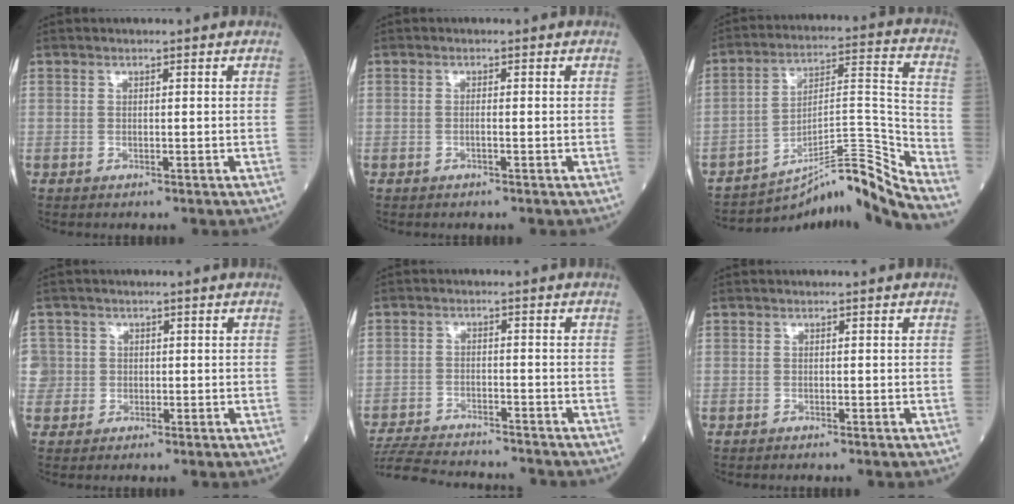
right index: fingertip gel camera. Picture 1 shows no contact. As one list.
[{"total": 0.7, "force": [-0.3, 0.0, 0.6], "torque": [-0.012, 0.000, -0.005]}, {"total": 15.4, "force": [-14.6, -2.9, 4.2], "torque": [-0.046, 0.045, -0.236]}, {"total": 3.2, "force": [-0.3, 3.2, -0.1], "torque": [0.011, 0.013, -0.008]}, {"total": 13.9, "force": [-13.0, 2.2, 4.5], "torque": [-0.091, -0.010, -0.198]}, {"total": 0.6, "force": [-0.6, 0.0, 0.2], "torque": [-0.004, -0.001, -0.011]}]